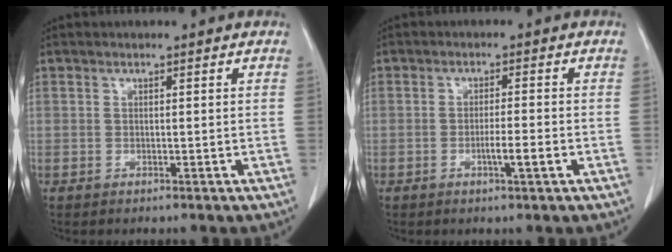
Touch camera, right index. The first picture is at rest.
{"total": 3.4, "force": [-1.2, -0.1, 3.1], "torque": [-0.052, -0.002, -0.020]}